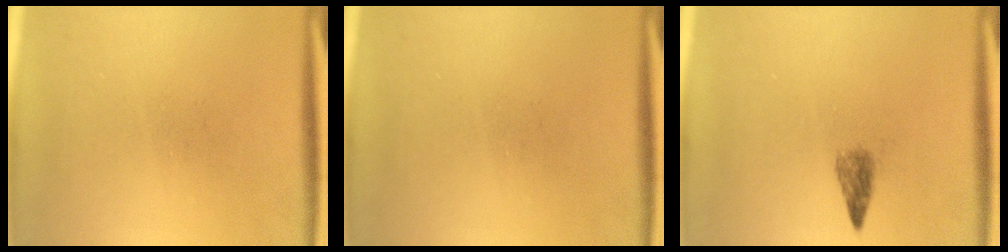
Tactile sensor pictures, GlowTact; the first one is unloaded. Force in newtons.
{"total": 0.0}
{"total": 1.8}